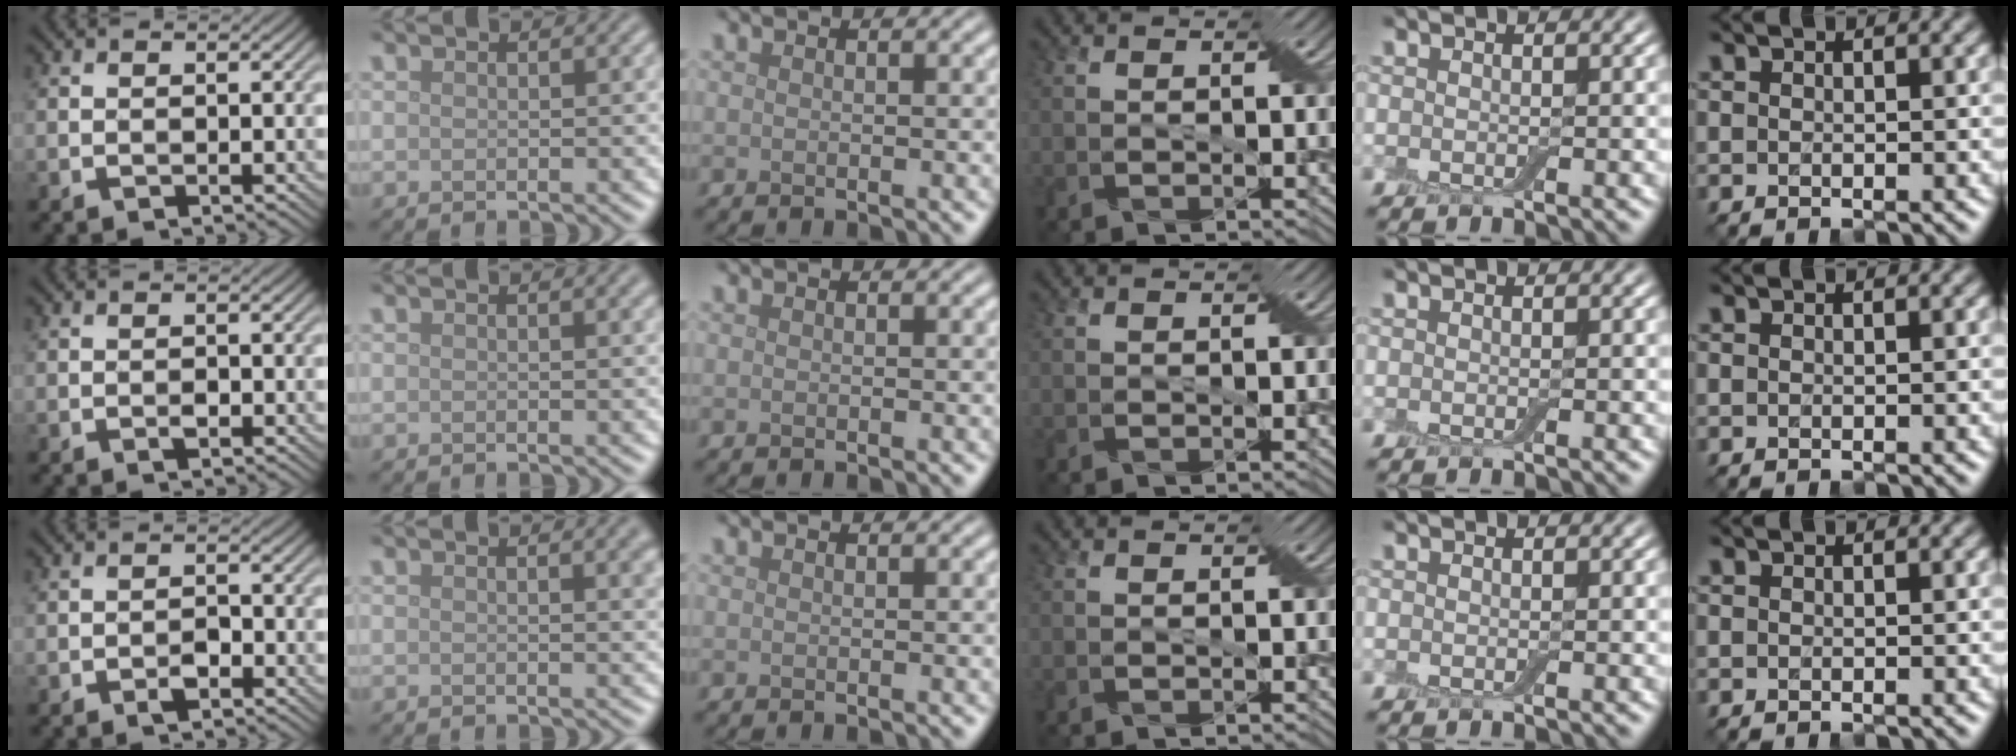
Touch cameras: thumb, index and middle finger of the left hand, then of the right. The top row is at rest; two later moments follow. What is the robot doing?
{"motion": "squeeze", "object": "air blower"}